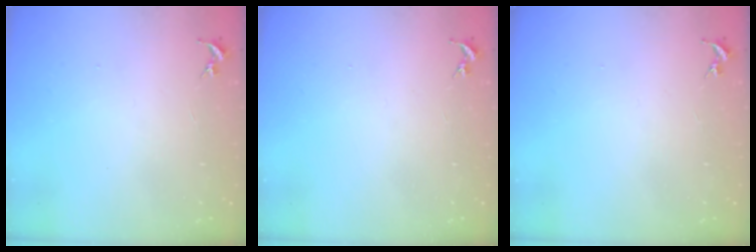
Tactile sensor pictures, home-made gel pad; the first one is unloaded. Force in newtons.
{"total": 0.0}
{"total": 0.0}